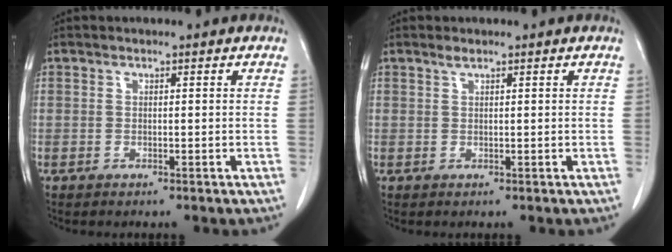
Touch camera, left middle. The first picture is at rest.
{"total": 0.7, "force": [0.6, 0.0, 0.4], "torque": [-0.012, 0.001, 0.014]}